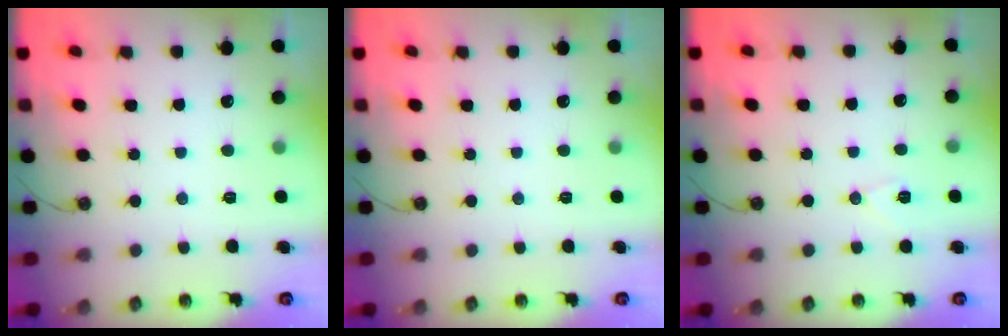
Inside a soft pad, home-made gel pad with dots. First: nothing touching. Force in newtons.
{"total": 0.0}
{"total": 6.0, "press": 5.8, "slide": 1.7}